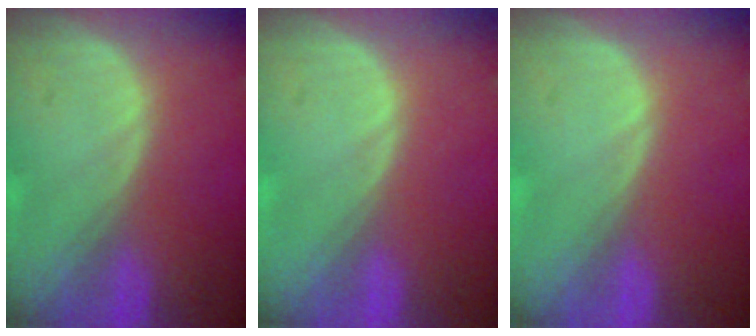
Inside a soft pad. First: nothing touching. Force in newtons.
{"total": 0.0}
{"total": 0.0}